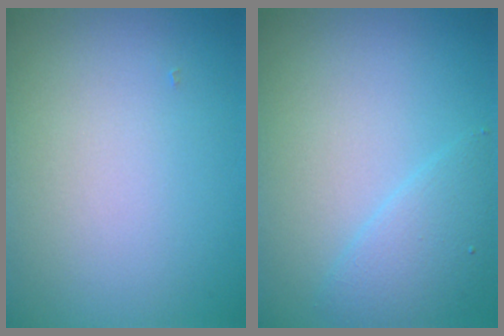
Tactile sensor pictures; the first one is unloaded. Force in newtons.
{"total": 2.6, "press": 2.6, "slide": 0.1}